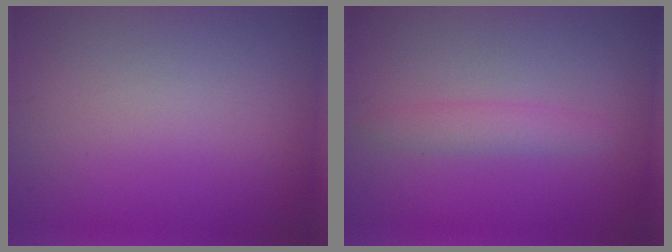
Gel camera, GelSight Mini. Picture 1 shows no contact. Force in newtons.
{"total": 1.8, "press": 1.8, "slide": 0.2}